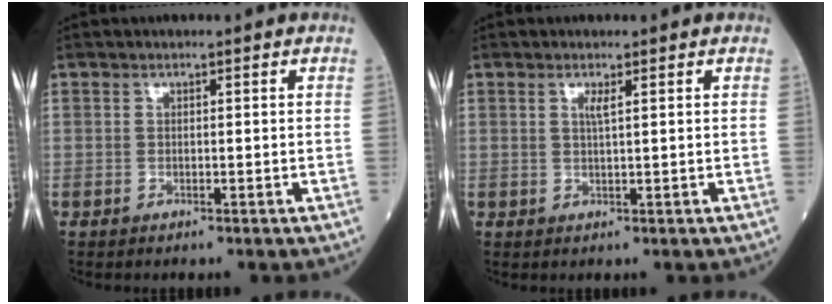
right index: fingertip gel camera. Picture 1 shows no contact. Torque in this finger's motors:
{"motor_torque": [-0.02, 0.04, 0.01, 0.03]}